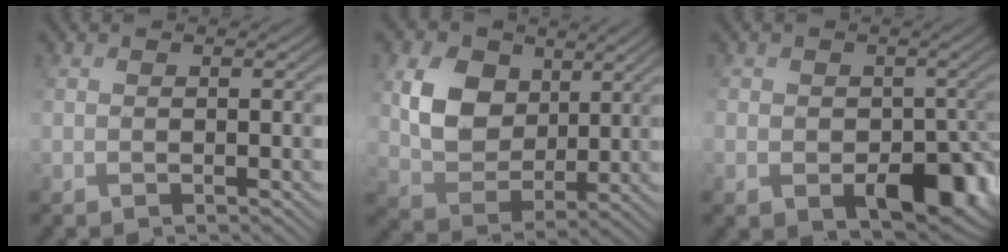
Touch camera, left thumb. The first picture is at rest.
{"total": 8.1, "force": [3.7, 6.2, 3.7], "torque": [-0.093, 0.002, 0.061]}
{"total": 9.6, "force": [-3.9, 7.4, 4.7], "torque": [-0.075, -0.026, -0.060]}